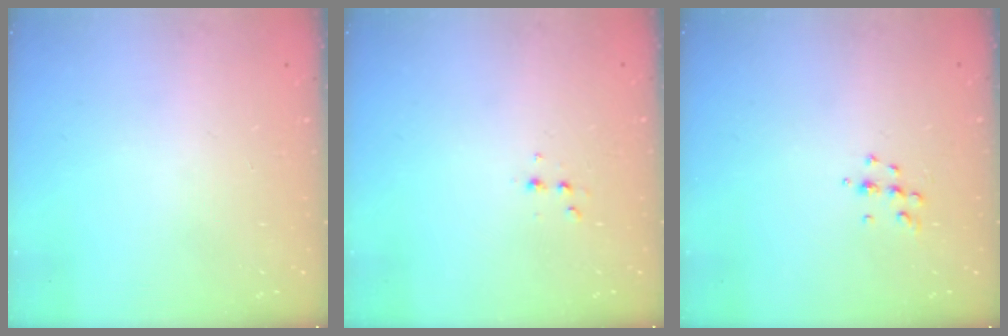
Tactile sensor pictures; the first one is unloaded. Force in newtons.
{"total": 2.6, "press": 2.5, "slide": 0.8}
{"total": 4.7, "press": 4.6, "slide": 0.8}